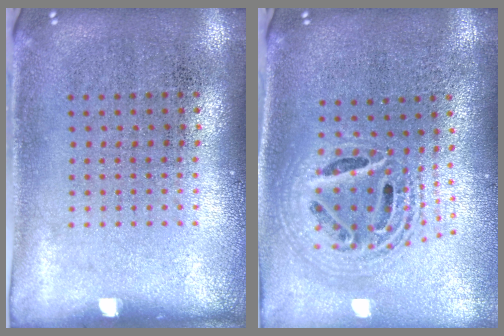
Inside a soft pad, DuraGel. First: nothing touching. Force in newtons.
{"total": 2.2, "press": 1.7, "slide": 1.4}